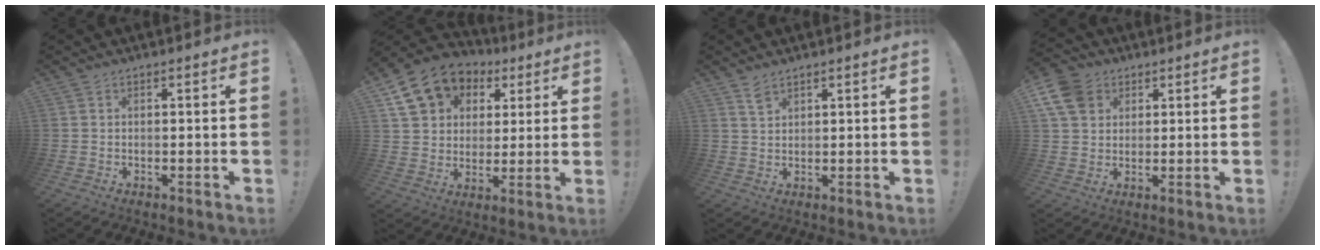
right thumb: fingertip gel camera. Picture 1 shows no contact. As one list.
[{"total": 14.2, "force": [6.8, 11.2, 5.5], "torque": [-0.076, -0.035, 0.136]}, {"total": 2.9, "force": [2.1, 1.2, 1.6], "torque": [-0.020, -0.011, 0.036]}, {"total": 9.7, "force": [4.1, 7.6, 4.4], "torque": [-0.090, -0.018, 0.082]}]